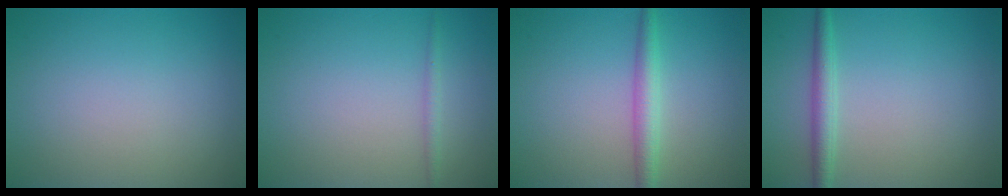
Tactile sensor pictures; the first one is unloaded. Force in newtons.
{"total": 0.9, "press": 0.9, "slide": 0.1}
{"total": 2.5, "press": 2.5, "slide": 0.1}
{"total": 2.1, "press": 2.1, "slide": 0.0}